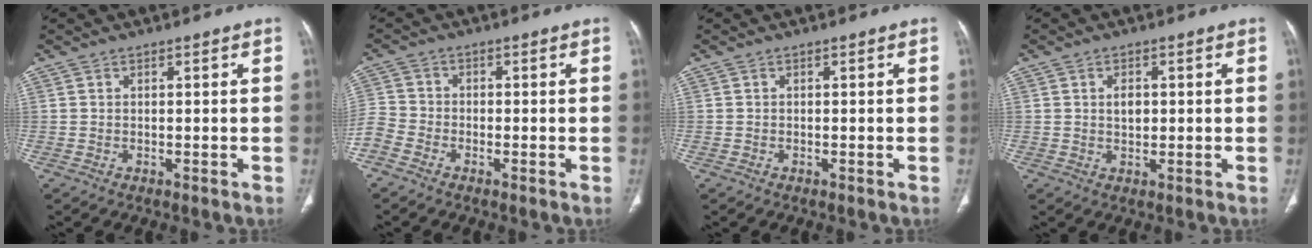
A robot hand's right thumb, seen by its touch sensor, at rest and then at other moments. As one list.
[{"total": 5.2, "force": [-3.3, 3.5, 2.1], "torque": [-0.050, 0.007, -0.078]}, {"total": 0.0}, {"total": 2.7, "force": [0.4, 1.8, 2.0], "torque": [-0.025, 0.000, 0.006]}]